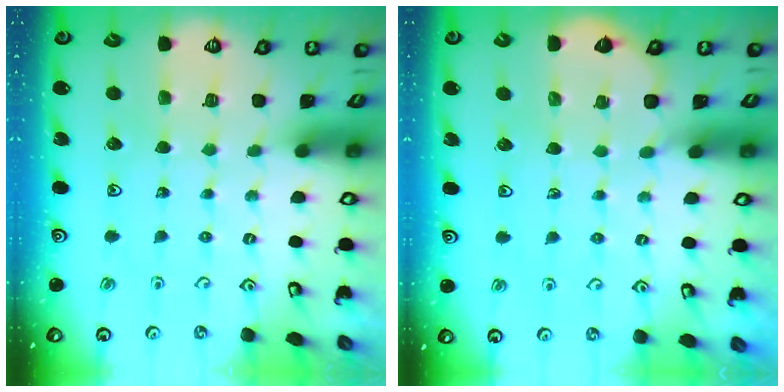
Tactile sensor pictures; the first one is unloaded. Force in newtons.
{"total": 2.3, "press": 2.3, "slide": 0.1}